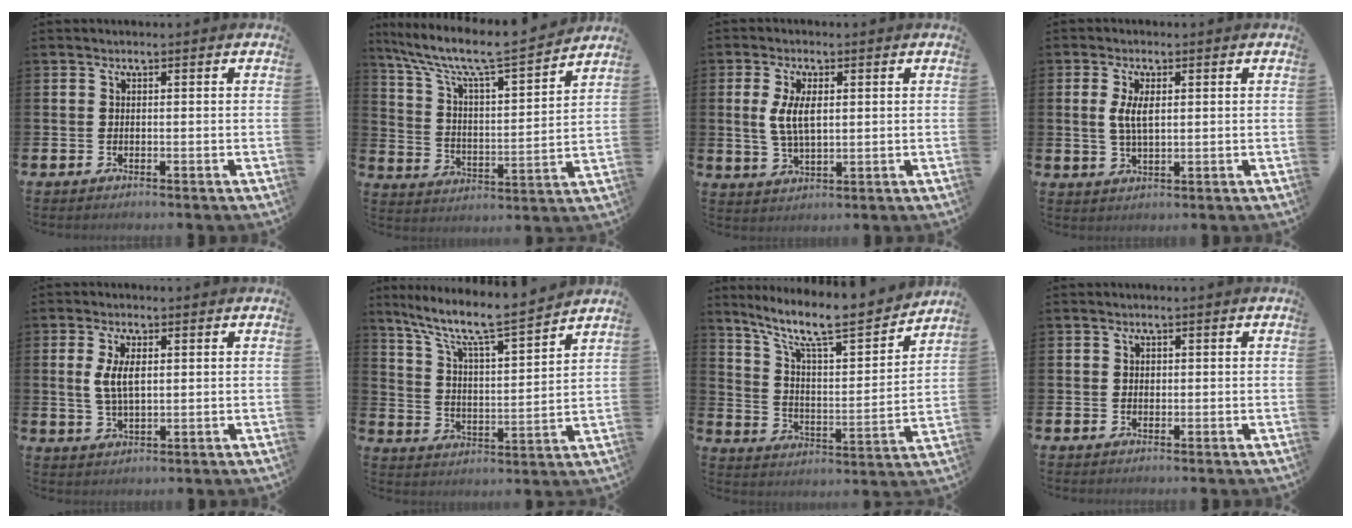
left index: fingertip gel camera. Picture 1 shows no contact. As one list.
[{"total": 8.5, "force": [7.5, 1.0, 3.8], "torque": [-0.114, -0.055, 0.124]}, {"total": 5.1, "force": [1.4, 2.4, 4.3], "torque": [-0.082, 0.005, 0.023]}, {"total": 3.9, "force": [1.1, 1.6, 3.3], "torque": [-0.061, 0.004, 0.017]}, {"total": 4.6, "force": [1.3, 2.1, 3.8], "torque": [-0.072, 0.005, 0.020]}, {"total": 8.2, "force": [7.4, 0.4, 3.6], "torque": [-0.108, -0.053, 0.121]}, {"total": 10.1, "force": [8.6, 1.4, 5.0], "torque": [-0.131, -0.061, 0.142]}, {"total": 0.8, "force": [0.3, 0.7, 0.3], "torque": [0.001, 0.004, 0.003]}]